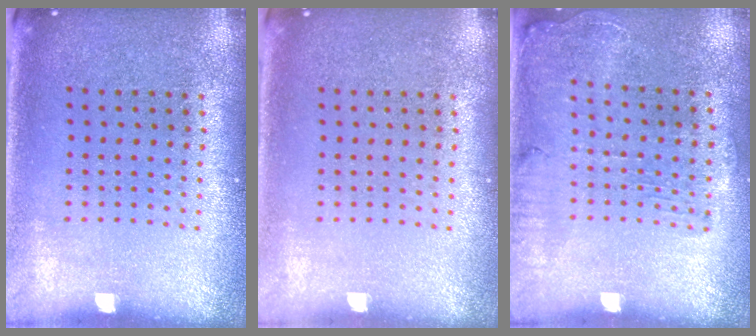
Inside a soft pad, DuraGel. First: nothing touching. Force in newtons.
{"total": 0.0}
{"total": 1.4, "press": 1.3, "slide": 0.5}